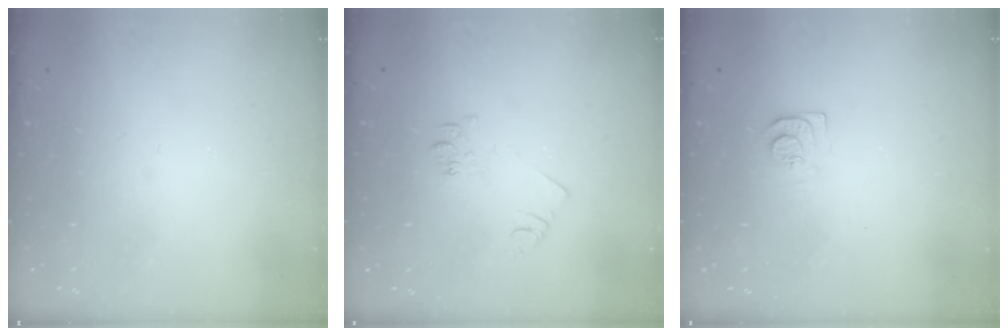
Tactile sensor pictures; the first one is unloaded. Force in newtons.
{"total": 5.5, "press": 5.5, "slide": 0.5}
{"total": 6.7, "press": 6.6, "slide": 0.7}